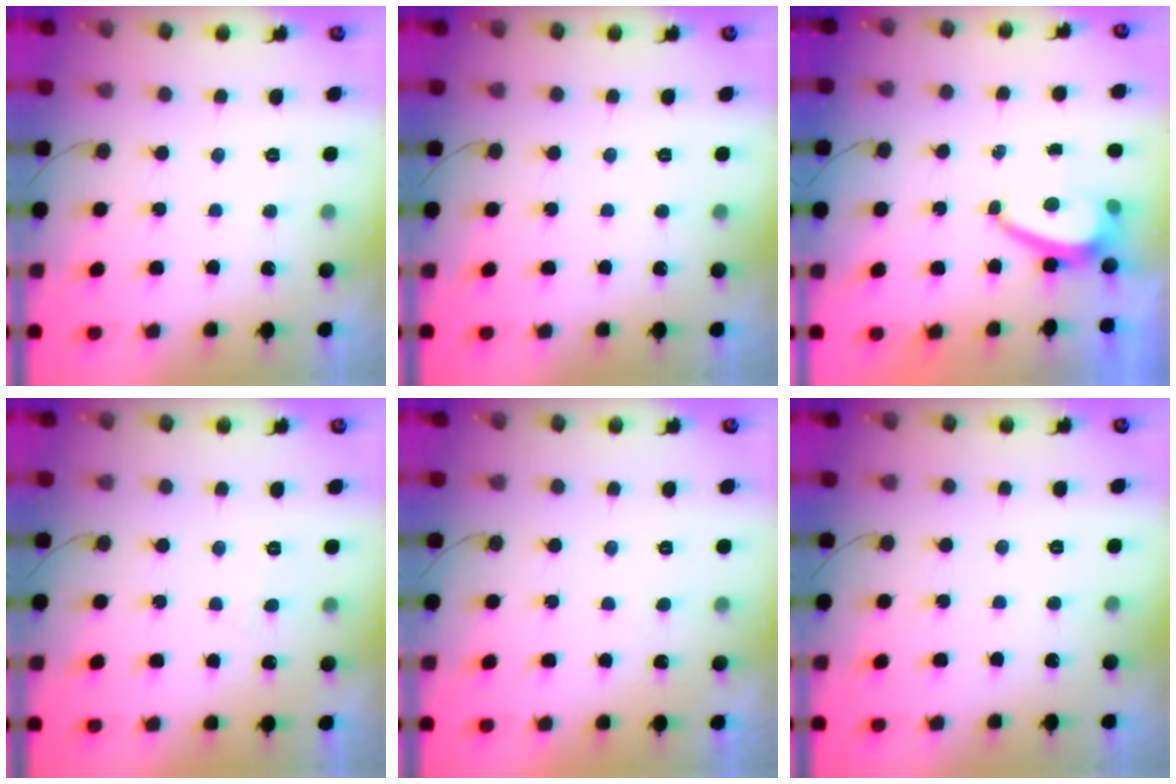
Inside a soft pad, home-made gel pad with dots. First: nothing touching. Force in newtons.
{"total": 0.0}
{"total": 2.8, "press": 2.7, "slide": 0.5}
{"total": 3.4, "press": 3.4, "slide": 0.4}
{"total": 1.3, "press": 1.3, "slide": 0.4}
{"total": 0.0}